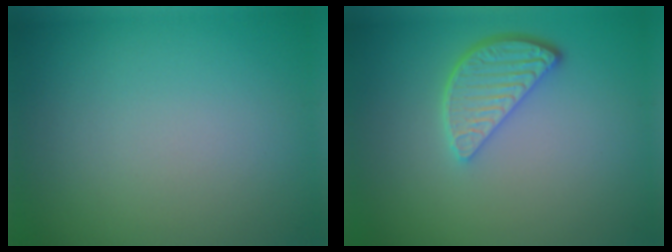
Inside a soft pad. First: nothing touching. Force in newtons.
{"total": 3.5, "press": 2.9, "slide": 2.0}